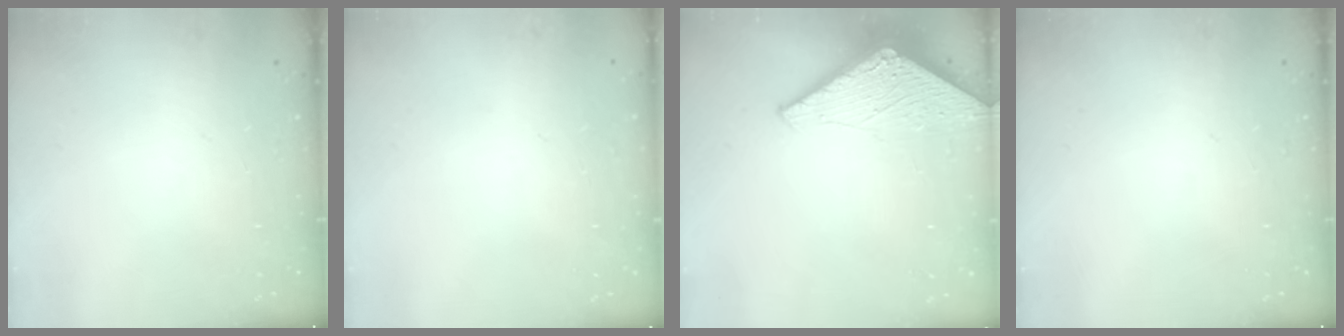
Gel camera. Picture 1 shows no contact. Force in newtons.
{"total": 0.0}
{"total": 2.8, "press": 2.8, "slide": 0.2}
{"total": 0.0}